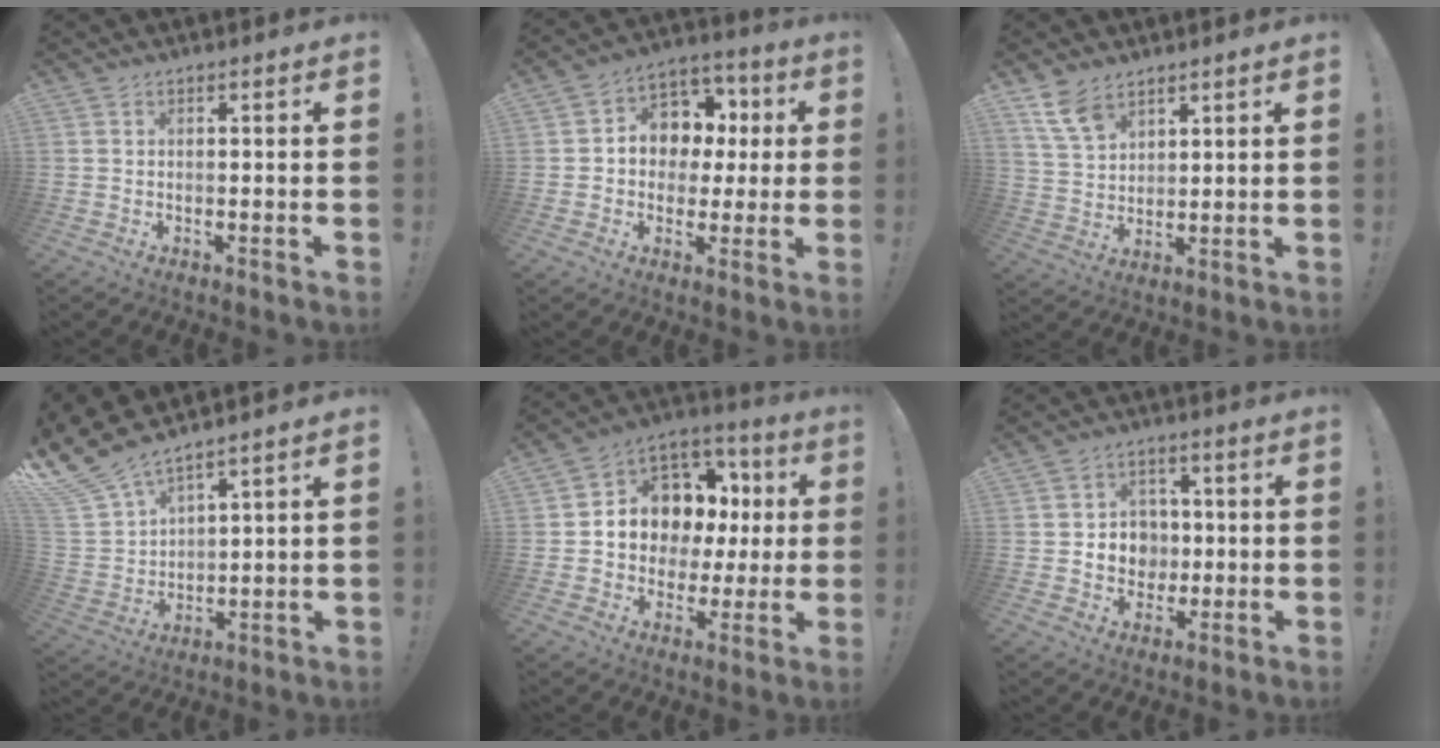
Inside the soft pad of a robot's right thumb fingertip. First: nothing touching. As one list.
[{"total": 10.1, "force": [1.5, 9.0, 4.2], "torque": [-0.053, -0.010, 0.035]}, {"total": 8.8, "force": [6.0, 4.9, 4.2], "torque": [-0.076, -0.031, 0.119]}, {"total": 9.8, "force": [8.6, 3.3, 3.4], "torque": [-0.089, -0.065, 0.165]}, {"total": 10.6, "force": [2.6, 9.2, 4.6], "torque": [-0.069, -0.024, 0.063]}, {"total": 7.7, "force": [-0.3, 7.3, 2.5], "torque": [-0.034, 0.002, 0.004]}]